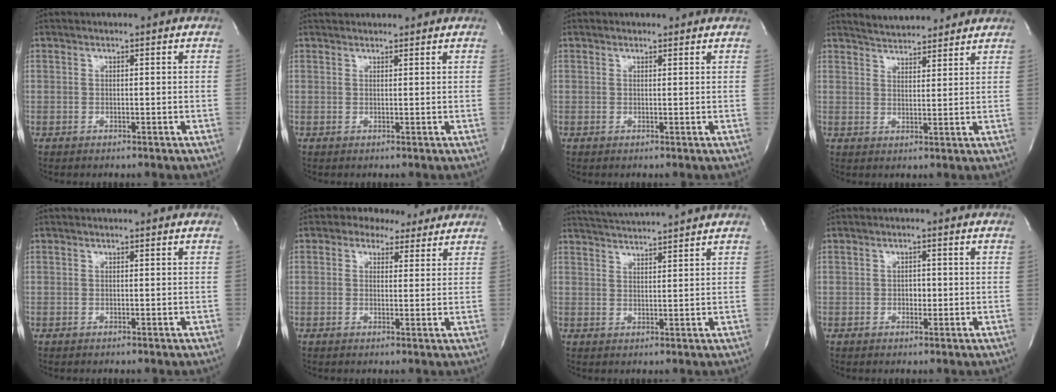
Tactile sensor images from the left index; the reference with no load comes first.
{"total": 4.3, "force": [4.1, 0.9, 1.0], "torque": [-0.014, 0.033, 0.056]}
{"total": 1.3, "force": [1.2, 0.5, 0.0], "torque": [-0.007, 0.003, 0.014]}
{"total": 9.0, "force": [8.4, 1.7, 2.4], "torque": [-0.041, 0.013, 0.122]}
{"total": 0.0}
{"total": 4.9, "force": [3.7, 2.9, 1.1], "torque": [-0.017, 0.015, 0.046]}
{"total": 8.0, "force": [7.6, -1.1, 2.2], "torque": [-0.047, 0.016, 0.120]}
{"total": 1.4, "force": [-0.2, 1.0, 1.0], "torque": [-0.014, 0.003, -0.002]}